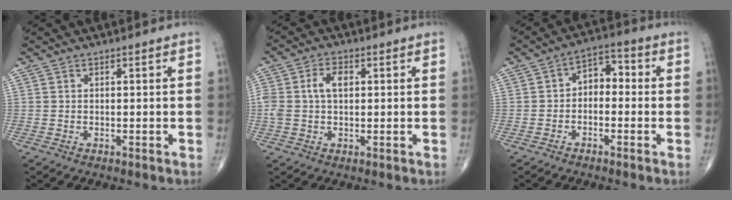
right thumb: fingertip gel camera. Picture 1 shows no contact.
{"total": 5.5, "force": [0.9, 3.3, 4.3], "torque": [-0.100, 0.016, 0.017]}
{"total": 5.6, "force": [-0.6, 3.8, 4.1], "torque": [-0.038, 0.033, -0.026]}